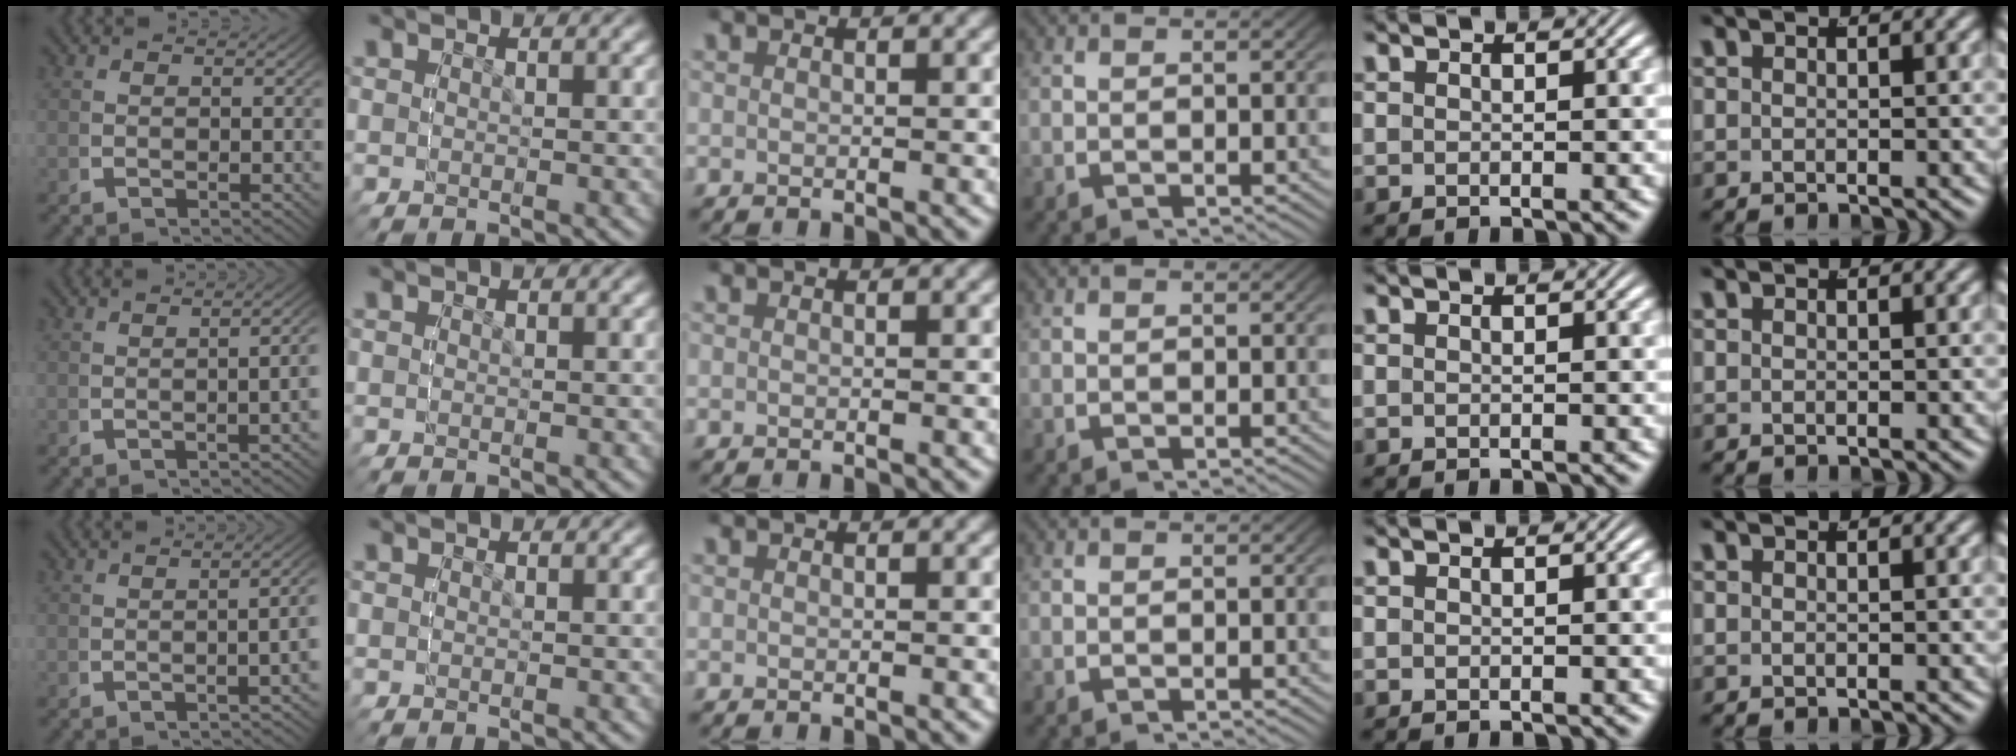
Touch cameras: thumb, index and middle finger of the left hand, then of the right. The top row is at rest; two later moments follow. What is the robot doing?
{"motion": "grasp_and_lifting", "object": "bottle"}